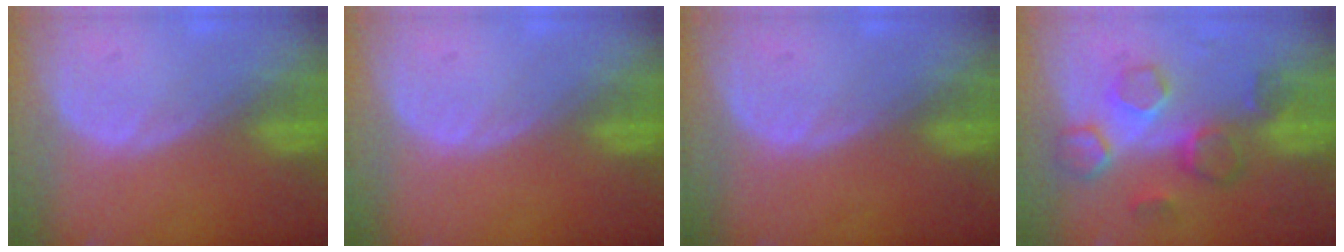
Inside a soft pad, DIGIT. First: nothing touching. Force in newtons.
{"total": 0.0}
{"total": 0.0}
{"total": 8.6, "press": 7.7, "slide": 3.9}